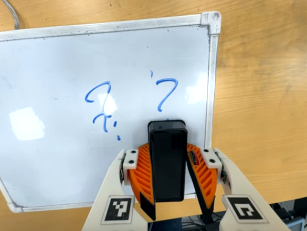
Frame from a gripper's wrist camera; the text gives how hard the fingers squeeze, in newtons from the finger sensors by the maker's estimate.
{"total": 6.6, "left": 7.0, "right": 6.2}